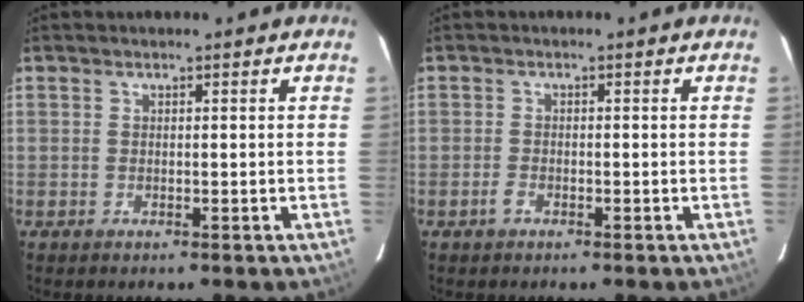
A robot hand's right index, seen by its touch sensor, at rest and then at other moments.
{"total": 0.9, "force": [-0.6, 0.4, 0.6], "torque": [-0.014, -0.001, -0.009]}